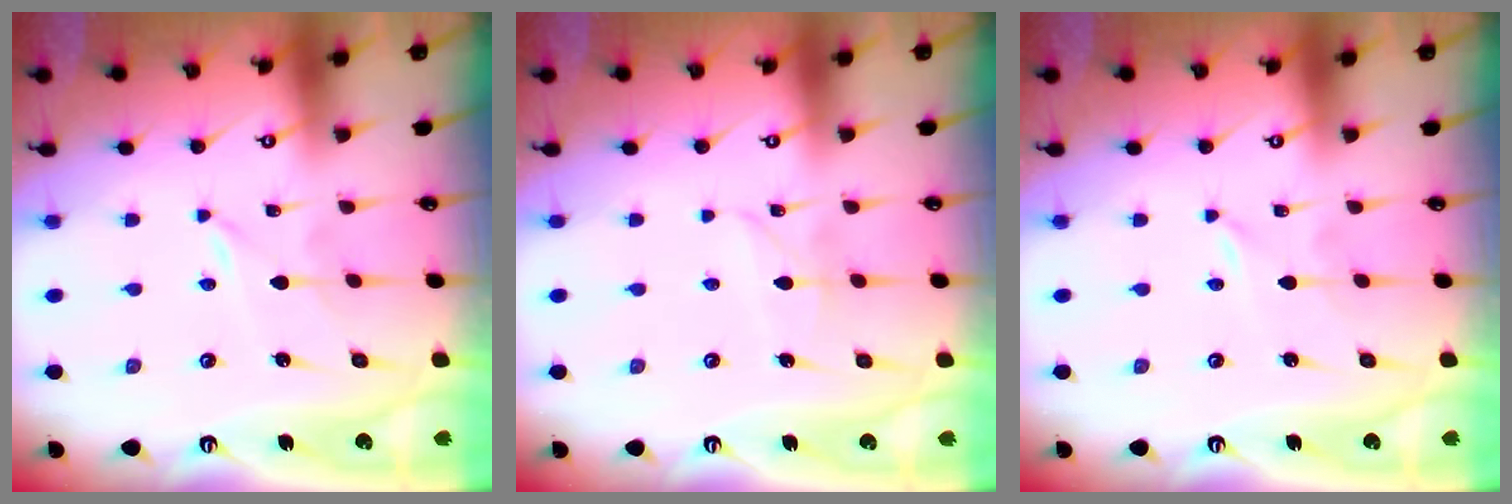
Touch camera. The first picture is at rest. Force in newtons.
{"total": 2.6, "press": 2.6, "slide": 0.3}
{"total": 0.0}